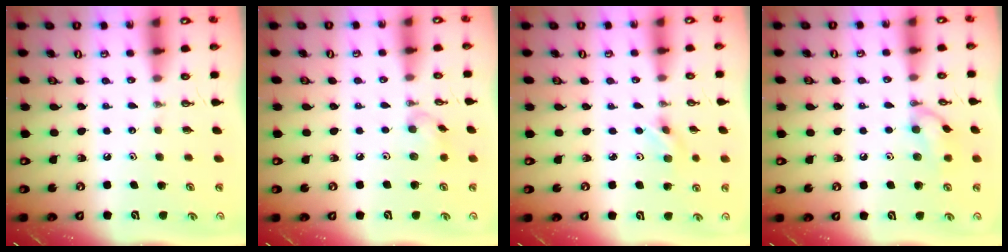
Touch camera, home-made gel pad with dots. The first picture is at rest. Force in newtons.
{"total": 6.3, "press": 6.2, "slide": 1.2}
{"total": 2.5, "press": 2.5, "slide": 0.5}
{"total": 9.6, "press": 9.6, "slide": 0.1}